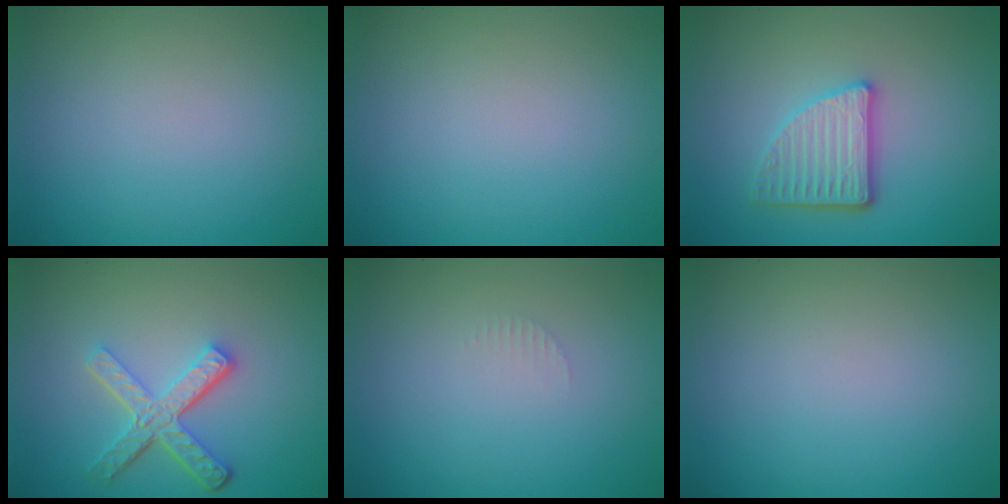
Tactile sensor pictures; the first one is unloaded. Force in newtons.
{"total": 0.0}
{"total": 3.9, "press": 3.3, "slide": 2.1}
{"total": 4.5, "press": 3.3, "slide": 3.0}
{"total": 0.7, "press": 0.6, "slide": 0.1}
{"total": 0.0}